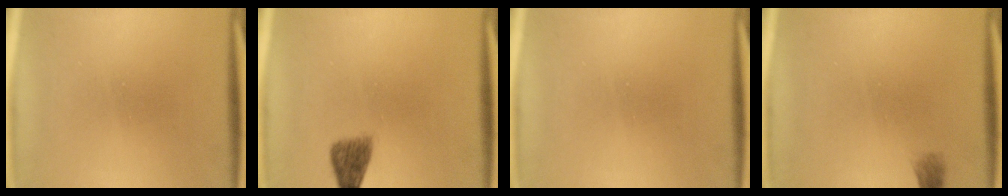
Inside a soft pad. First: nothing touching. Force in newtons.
{"total": 2.7}
{"total": 0.0}
{"total": 1.1}